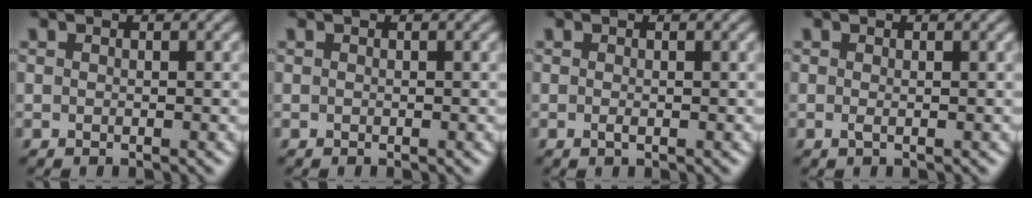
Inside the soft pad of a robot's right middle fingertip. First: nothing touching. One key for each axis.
{"total": 0.0}
{"total": 0.5, "fx": -0.1, "fy": 0.0, "fz": 0.5, "tx": -0.013, "ty": 0.000, "tz": -0.001}
{"total": 0.6, "fx": -0.1, "fy": 0.0, "fz": 0.6, "tx": -0.015, "ty": 0.001, "tz": -0.001}